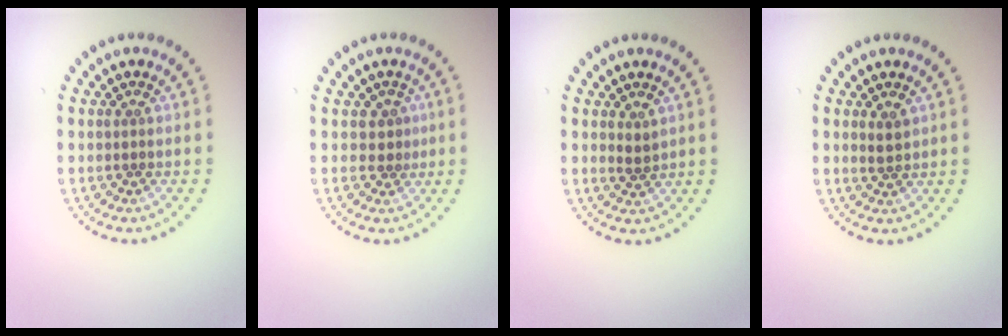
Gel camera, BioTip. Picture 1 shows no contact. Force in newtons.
{"total": 1.5, "press": 1.2, "slide": 0.9}
{"total": 1.1, "press": 0.8, "slide": 0.7}
{"total": 1.2, "press": 1.1, "slide": 0.6}